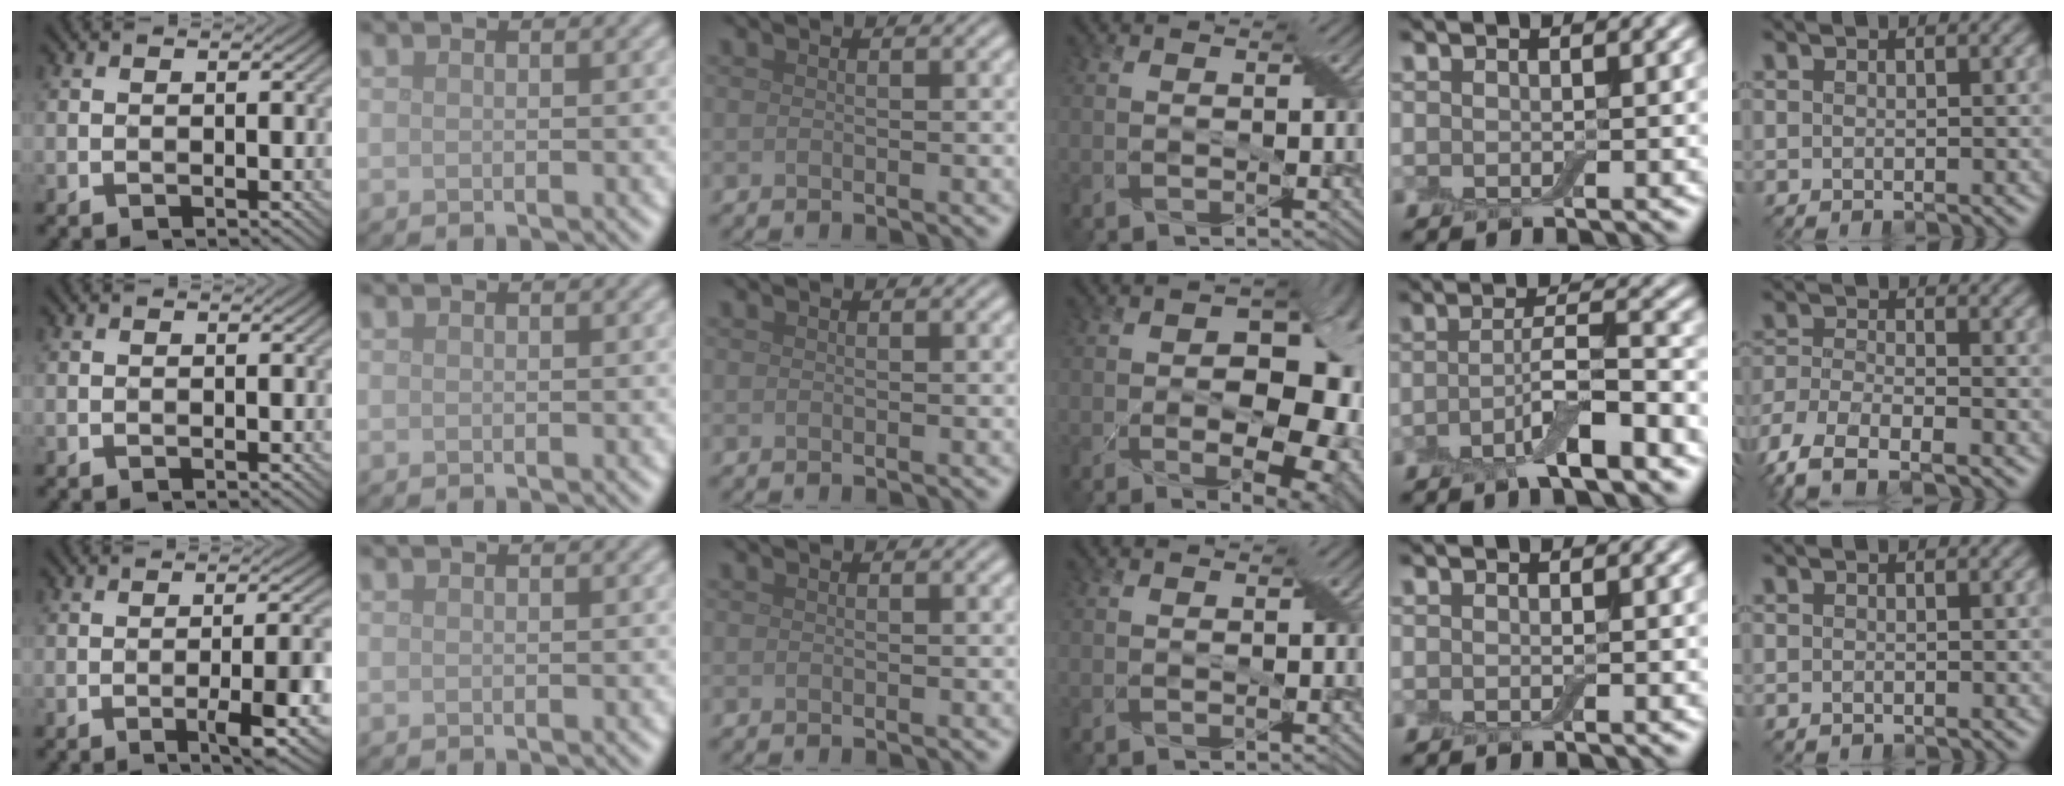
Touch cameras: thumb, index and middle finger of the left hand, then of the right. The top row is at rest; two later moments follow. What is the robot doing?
{"motion": "peel", "object": "adhesive wrap"}